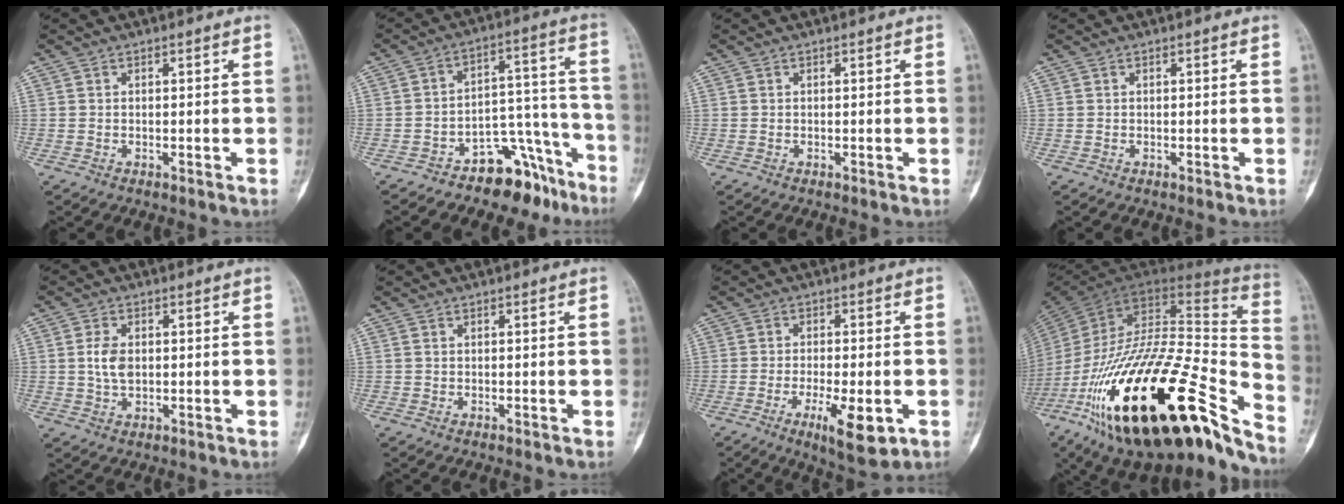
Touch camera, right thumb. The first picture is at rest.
{"total": 11.6, "force": [-8.6, 5.9, 4.9], "torque": [-0.024, 0.117, -0.133]}
{"total": 0.0}
{"total": 0.0}
{"total": 3.1, "force": [0.2, 2.0, 2.4], "torque": [-0.045, 0.001, 0.003]}
{"total": 0.0}
{"total": 9.5, "force": [-3.7, 2.9, 8.2], "torque": [-0.128, -0.010, -0.053]}
{"total": 40.2, "force": [-22.5, 14.0, 30.2], "torque": [-0.465, 0.043, -0.360]}